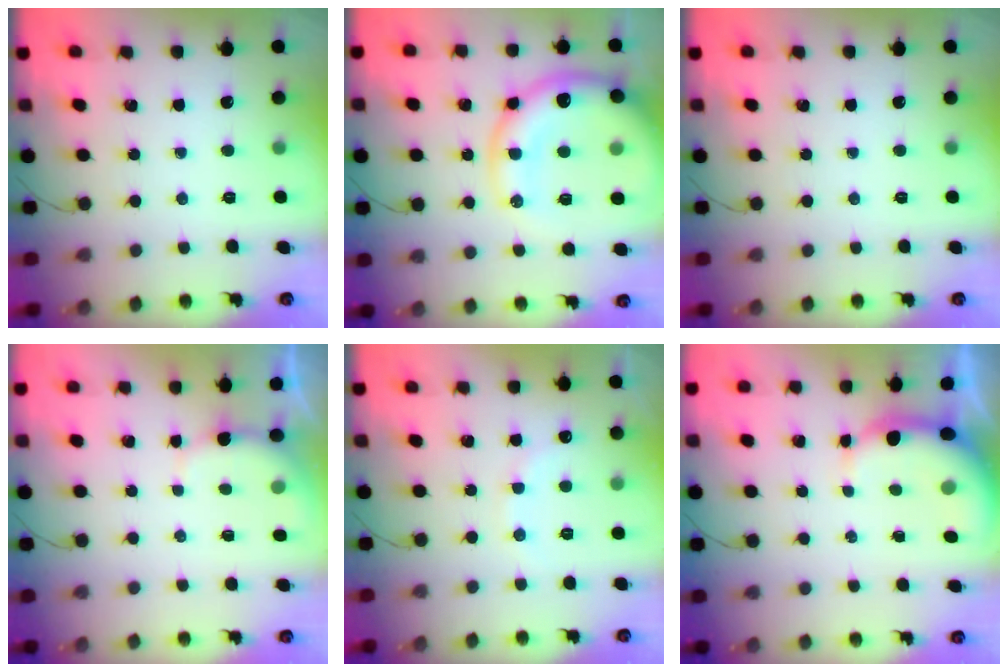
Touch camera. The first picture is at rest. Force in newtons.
{"total": 21.6, "press": 21.1, "slide": 4.6}
{"total": 0.0}
{"total": 2.8, "press": 2.7, "slide": 0.7}
{"total": 7.7, "press": 7.5, "slide": 1.6}
{"total": 4.8, "press": 4.7, "slide": 1.1}